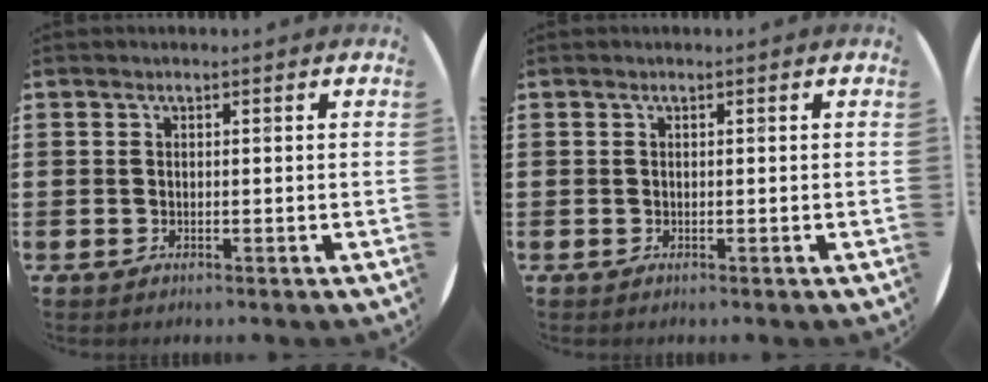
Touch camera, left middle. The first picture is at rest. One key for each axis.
{"total": 0.0}